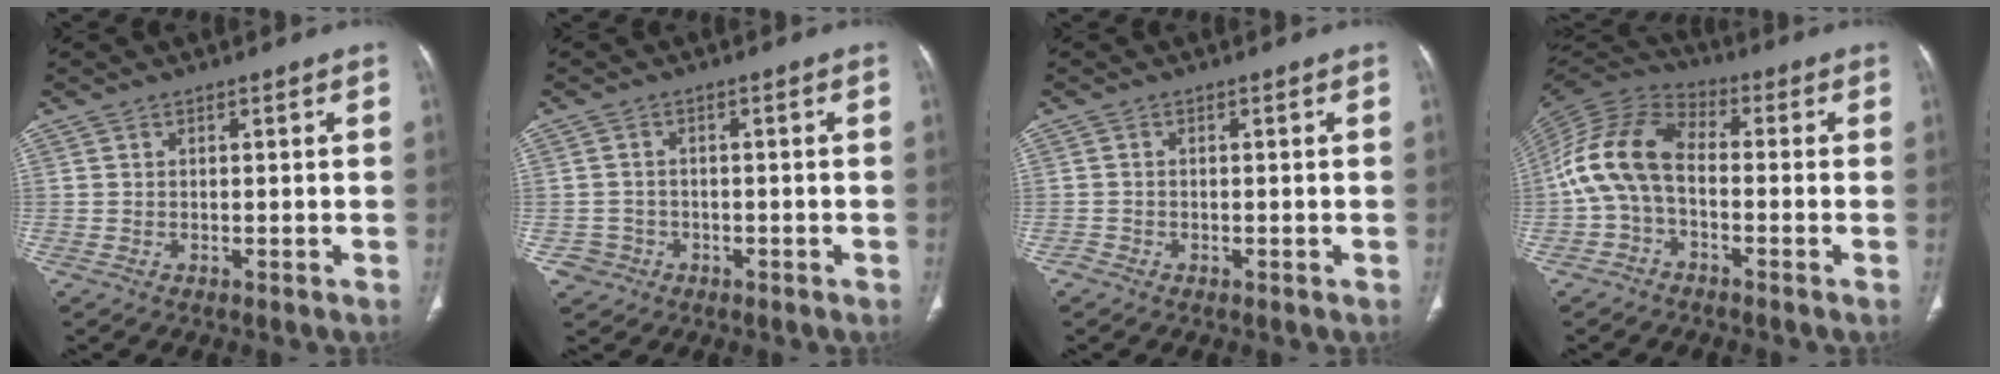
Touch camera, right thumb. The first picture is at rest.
{"total": 3.2, "force": [-1.2, 3.0, 0.1], "torque": [0.011, 0.014, -0.019]}
{"total": 0.9, "force": [-0.6, 0.6, 0.0], "torque": [-0.002, 0.001, -0.018]}
{"total": 11.8, "force": [-1.7, 7.2, 9.2], "torque": [-0.186, 0.036, -0.047]}